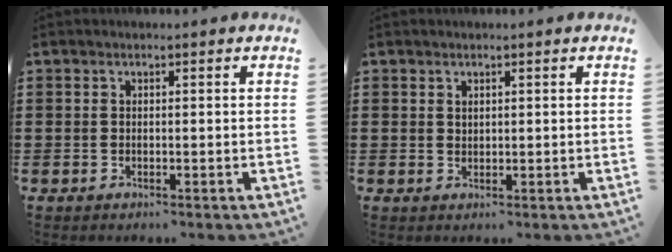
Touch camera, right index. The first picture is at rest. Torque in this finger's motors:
{"motor_torque": [-0.70, 0.70, -0.03, -0.01]}